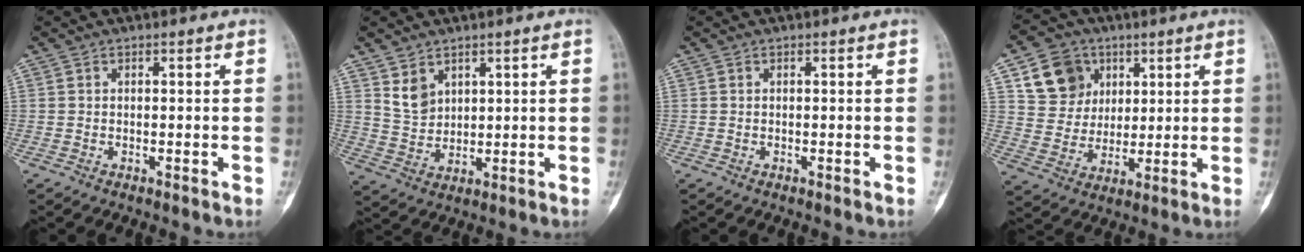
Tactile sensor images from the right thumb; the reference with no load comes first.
{"total": 5.0, "force": [2.9, 3.4, 2.3], "torque": [-0.029, -0.023, 0.068]}
{"total": 0.0}
{"total": 11.2, "force": [4.9, 9.3, 4.0], "torque": [-0.038, -0.013, 0.093]}